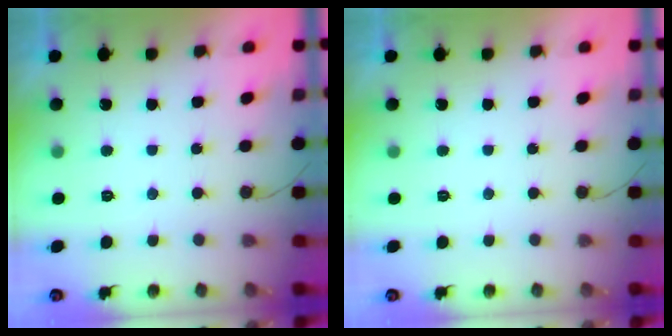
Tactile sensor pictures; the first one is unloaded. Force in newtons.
{"total": 0.0}